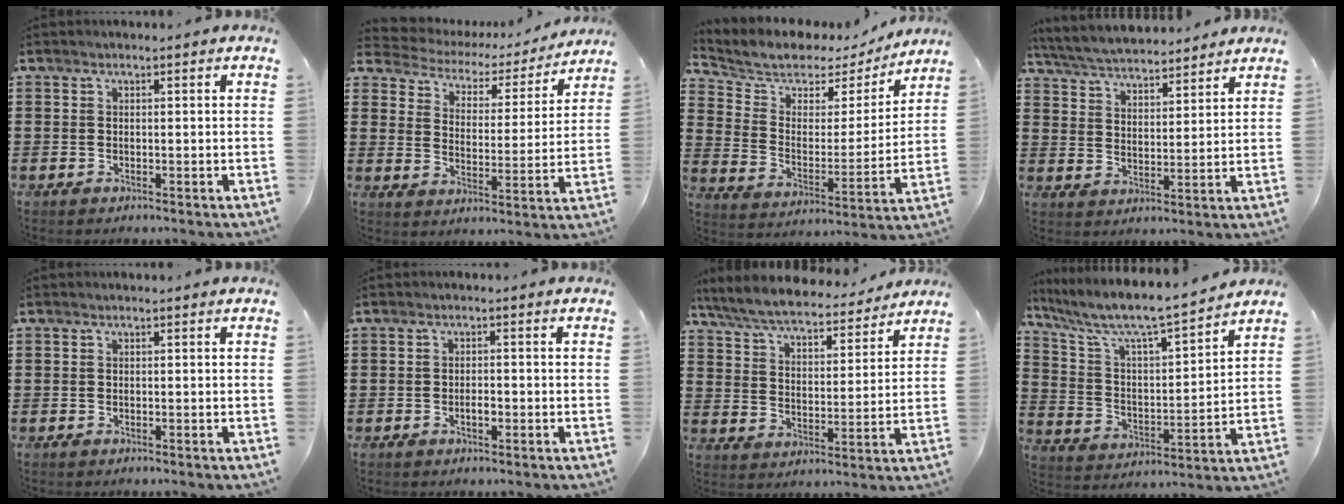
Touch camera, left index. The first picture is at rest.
{"total": 3.7, "force": [3.6, 0.6, -0.3], "torque": [-0.023, -0.034, 0.055]}
{"total": 5.8, "force": [5.2, 2.6, 0.8], "torque": [-0.057, -0.036, 0.085]}
{"total": 5.3, "force": [5.3, 0.3, 0.7], "torque": [-0.039, -0.028, 0.092]}
{"total": 0.0}
{"total": 1.7, "force": [-0.5, 0.6, 1.5], "torque": [-0.029, 0.001, -0.009]}
{"total": 7.0, "force": [6.5, 0.8, 2.3], "torque": [-0.074, -0.037, 0.114]}
{"total": 7.1, "force": [6.3, 0.7, 3.2], "torque": [-0.092, -0.049, 0.099]}